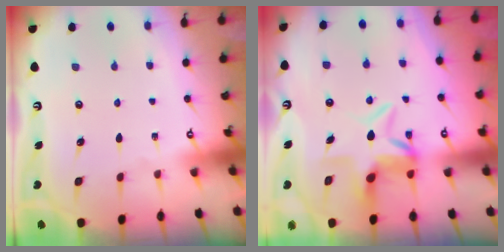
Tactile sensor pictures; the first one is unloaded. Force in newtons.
{"total": 7.2, "press": 7.2, "slide": 0.4}